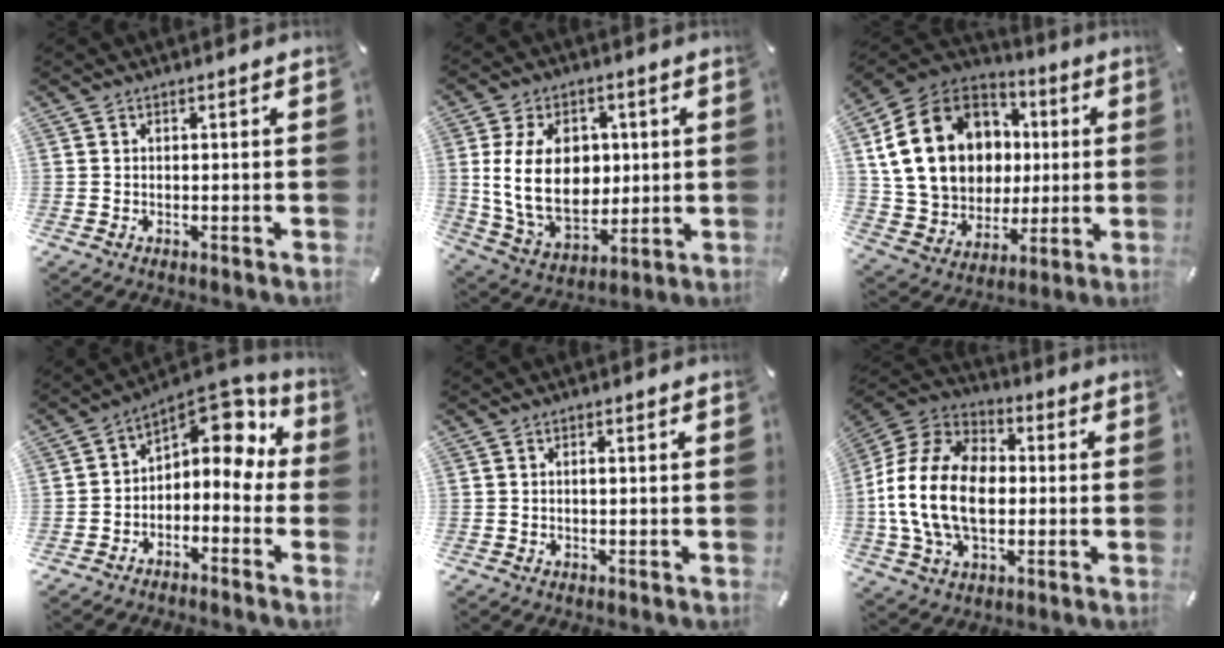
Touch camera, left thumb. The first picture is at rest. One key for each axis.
{"total": 17.8, "fx": 1.8, "fy": 12.8, "fz": 12.2, "tx": -0.250, "ty": -0.003, "tz": 0.032}
{"total": 21.4, "fx": 4.0, "fy": 17.4, "fz": 11.8, "tx": -0.228, "ty": 0.001, "tz": 0.084}
{"total": 9.0, "fx": 3.6, "fy": 5.9, "fz": 5.8, "tx": -0.074, "ty": -0.036, "tz": 0.062}
{"total": 0.8, "fx": 0.0, "fy": 0.3, "fz": 0.7, "tx": -0.014, "ty": 0.000, "tz": 0.000}
{"total": 18.6, "fx": -1.9, "fy": 13.3, "fz": 12.9, "tx": -0.287, "ty": 0.023, "tz": -0.035}